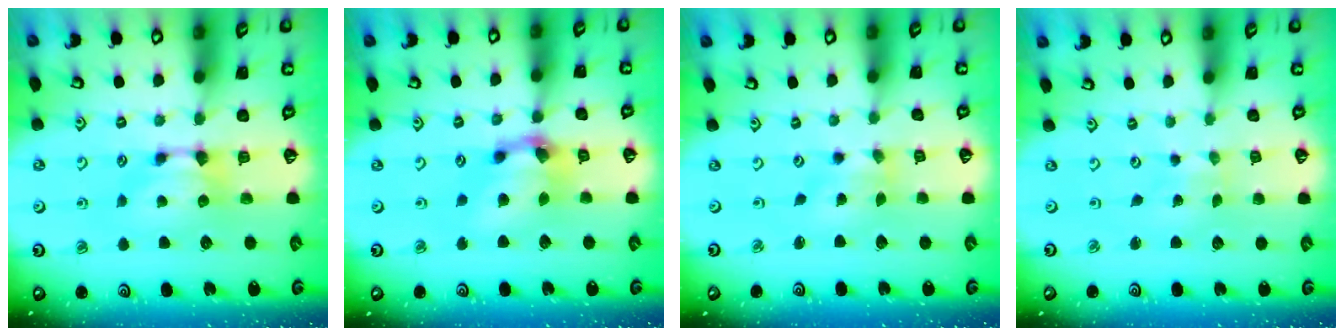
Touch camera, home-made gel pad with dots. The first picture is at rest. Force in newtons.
{"total": 5.3, "press": 4.9, "slide": 2.0}
{"total": 1.3, "press": 0.7, "slide": 1.0}
{"total": 5.5, "press": 5.5, "slide": 0.3}